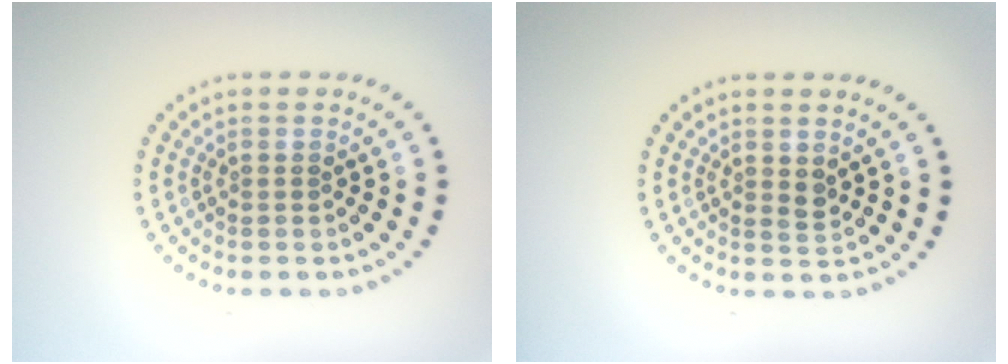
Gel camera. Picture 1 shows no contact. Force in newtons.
{"total": 1.0, "press": 0.9, "slide": 0.4}